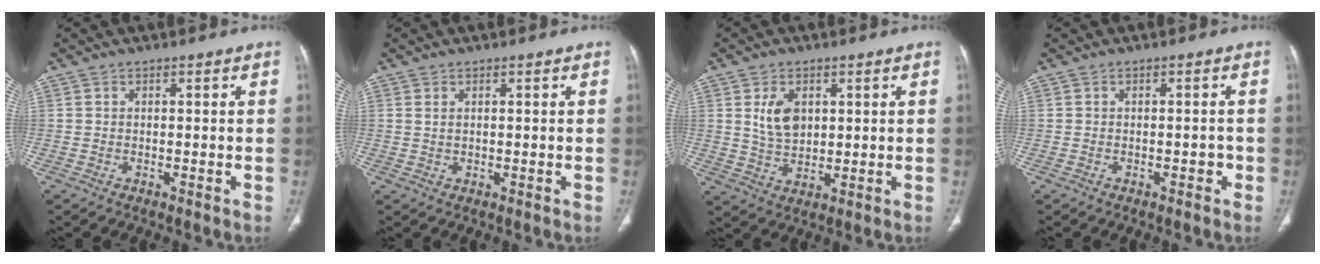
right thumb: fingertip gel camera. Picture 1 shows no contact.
{"total": 1.0, "force": [0.5, 0.5, 0.7], "torque": [-0.015, 0.002, 0.014]}
{"total": 6.6, "force": [2.0, 4.4, 4.6], "torque": [-0.067, -0.012, 0.045]}
{"total": 1.3, "force": [-0.6, 0.7, 0.9], "torque": [-0.005, 0.003, -0.011]}